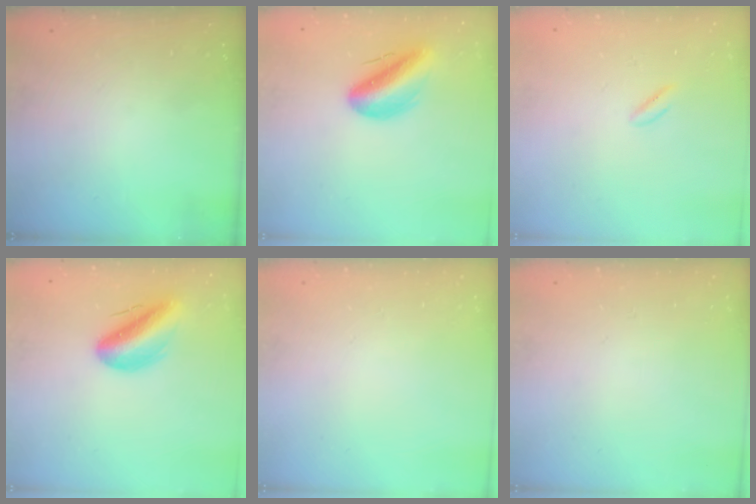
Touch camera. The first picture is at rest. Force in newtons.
{"total": 11.9, "press": 11.5, "slide": 3.2}
{"total": 0.8, "press": 0.4, "slide": 0.7}
{"total": 11.9, "press": 11.5, "slide": 3.2}
{"total": 0.0}
{"total": 0.0}